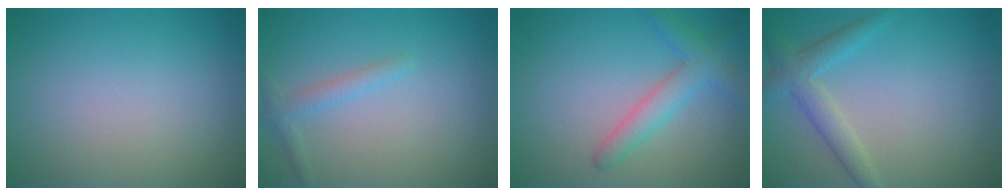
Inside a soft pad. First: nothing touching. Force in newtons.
{"total": 1.4, "press": 1.4, "slide": 0.1}
{"total": 2.2, "press": 2.2, "slide": 0.2}
{"total": 3.0, "press": 3.0, "slide": 0.3}